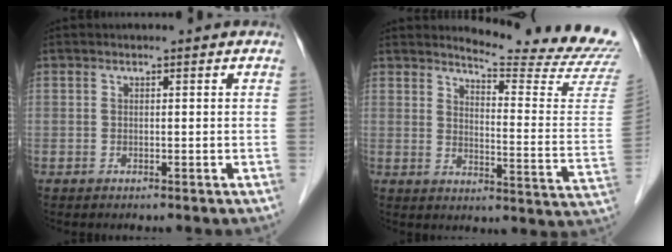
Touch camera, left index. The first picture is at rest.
{"total": 17.2, "force": [16.7, -1.4, 3.9], "torque": [-0.059, -0.141, 0.188]}